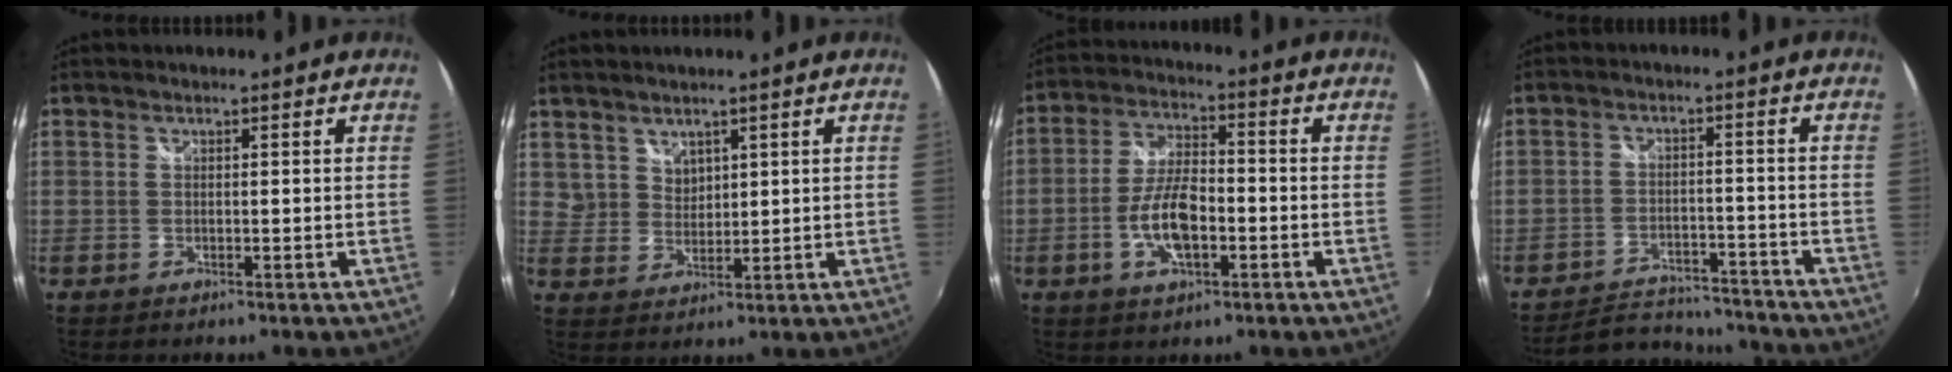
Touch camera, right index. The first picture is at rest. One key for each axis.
{"total": 4.5, "fx": 3.5, "fy": 2.8, "fz": 0.5, "tx": 0.001, "ty": 0.009, "tz": 0.073}
{"total": 9.4, "fx": -3.0, "fy": 3.8, "fz": 8.0, "tx": -0.162, "ty": 0.004, "tz": -0.054}
{"total": 13.2, "fx": -12.1, "fy": 4.3, "fz": 3.1, "tx": -0.084, "ty": 0.019, "tz": -0.167}